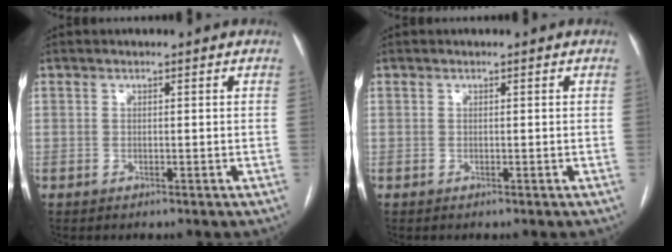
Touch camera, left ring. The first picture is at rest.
{"total": 0.0}